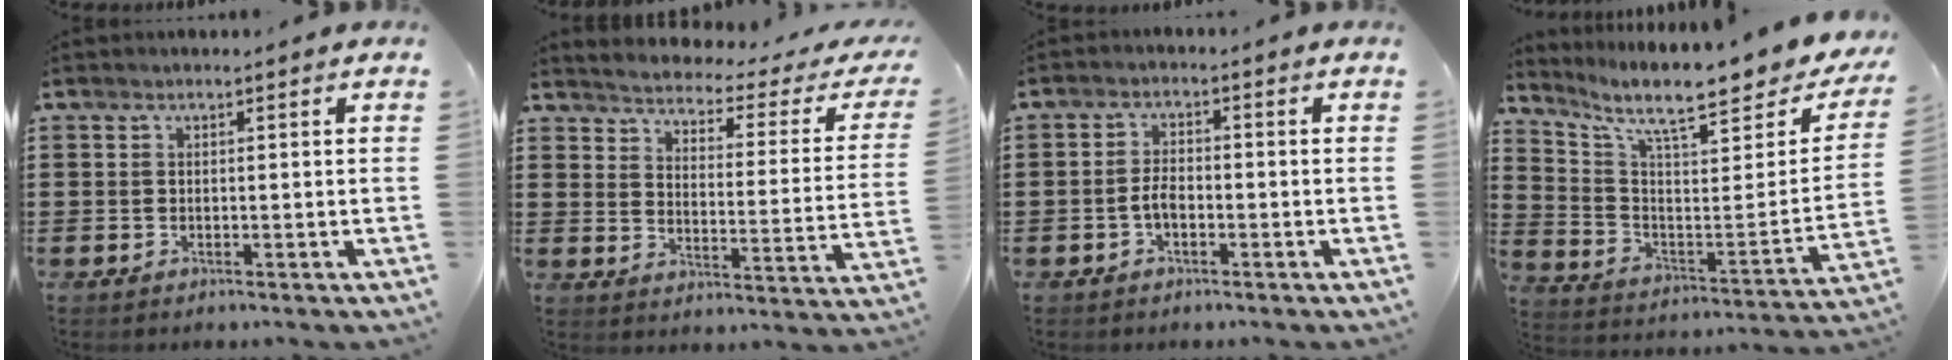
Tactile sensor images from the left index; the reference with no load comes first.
{"total": 2.3, "force": [2.1, -0.1, 0.7], "torque": [-0.034, -0.027, 0.025]}
{"total": 3.0, "force": [-1.2, 1.4, 2.4], "torque": [-0.059, 0.000, -0.026]}
{"total": 10.0, "force": [7.8, 1.9, 6.0], "torque": [-0.120, -0.071, 0.120]}